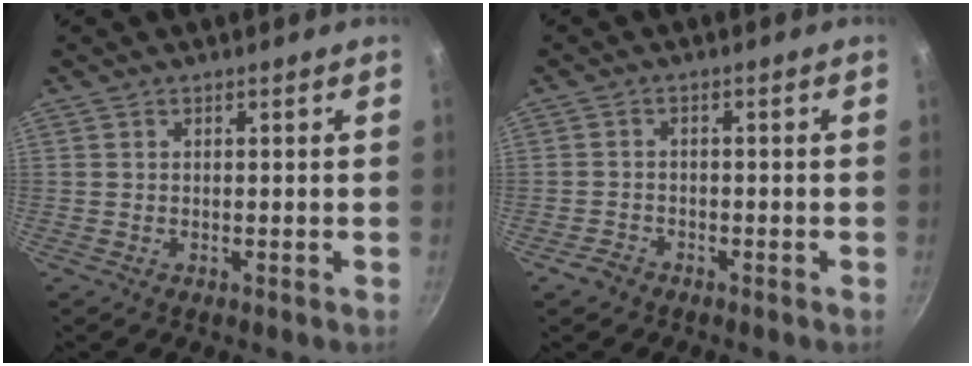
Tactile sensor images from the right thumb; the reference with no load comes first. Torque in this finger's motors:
{"motor_torque": [-0.17, 0.08, -0.38, 0.13, 0.04]}